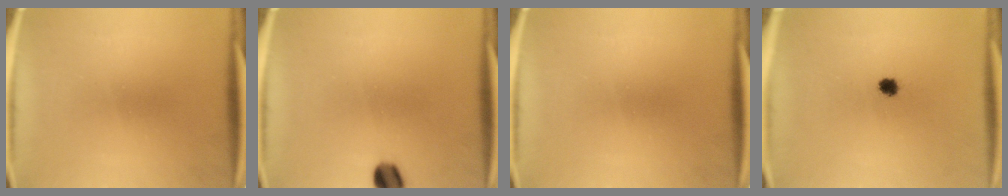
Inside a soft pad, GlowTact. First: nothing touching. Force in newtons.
{"total": 4.5}
{"total": 0.0}
{"total": 2.4}